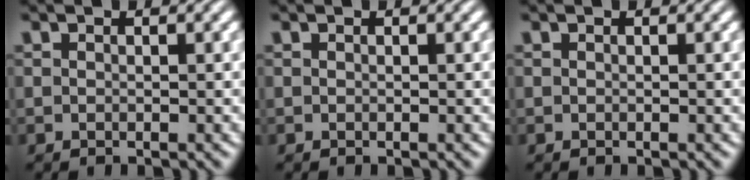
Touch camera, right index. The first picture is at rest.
{"total": 0.0}
{"total": 0.0}